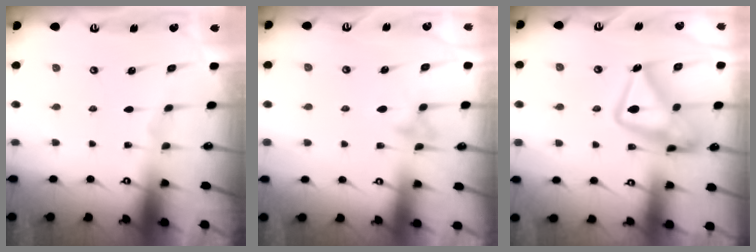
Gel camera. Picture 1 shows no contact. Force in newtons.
{"total": 9.3, "press": 9.3, "slide": 0.9}
{"total": 18.4, "press": 18.3, "slide": 1.6}